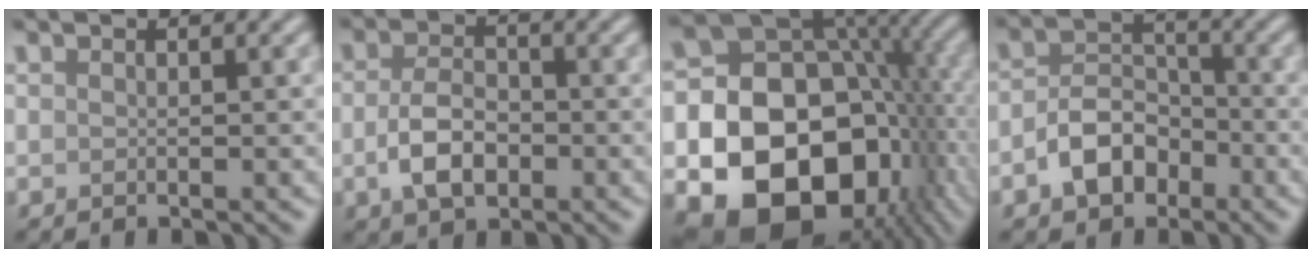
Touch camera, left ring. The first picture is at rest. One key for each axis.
{"total": 4.4, "fx": -1.1, "fy": 2.6, "fz": 3.3, "tx": -0.071, "ty": -0.001, "tz": -0.024}
{"total": 18.7, "fx": -4.8, "fy": 14.5, "fz": 10.9, "tx": -0.182, "ty": -0.023, "tz": -0.078}
{"total": 4.7, "fx": -2.2, "fy": 3.2, "fz": 2.7, "tx": -0.047, "ty": 0.006, "tz": -0.046}